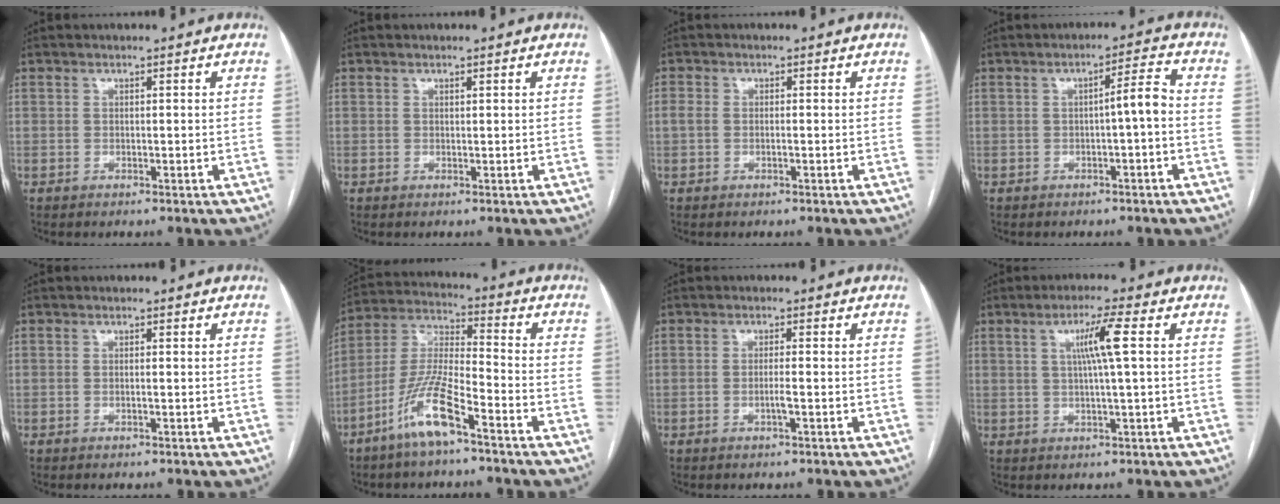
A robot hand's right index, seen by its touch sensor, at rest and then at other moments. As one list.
[{"total": 0.0}, {"total": 1.6, "force": [-0.1, 1.1, 1.2], "torque": [-0.032, 0.010, 0.000]}, {"total": 3.9, "force": [-0.6, 0.2, 3.8], "torque": [-0.053, 0.012, -0.009]}, {"total": 0.0}, {"total": 11.2, "force": [-6.8, 1.4, 8.8], "torque": [-0.188, -0.010, -0.137]}, {"total": 1.5, "force": [-0.6, -0.2, 1.4], "torque": [-0.028, -0.001, -0.011]}, {"total": 5.5, "force": [1.2, -0.7, 5.3], "torque": [-0.097, 0.004, 0.023]}]